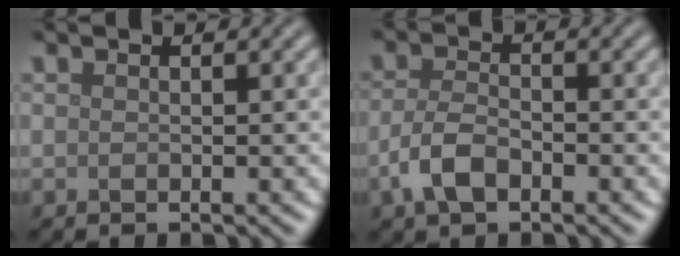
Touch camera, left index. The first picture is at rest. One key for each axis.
{"total": 3.3, "fx": -1.6, "fy": 1.7, "fz": 2.3, "tx": -0.049, "ty": 0.000, "tz": -0.039}